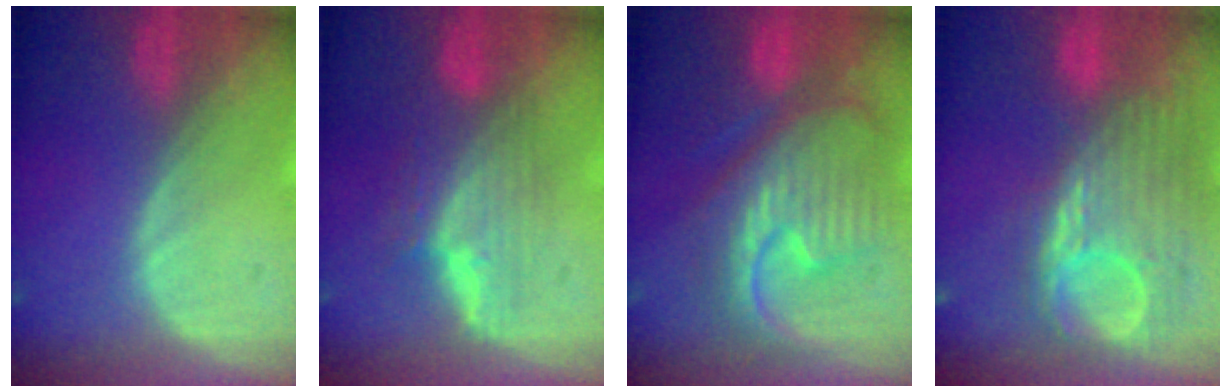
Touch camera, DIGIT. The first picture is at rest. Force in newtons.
{"total": 7.5, "press": 7.1, "slide": 2.6}
{"total": 12.4, "press": 12.3, "slide": 1.4}
{"total": 11.4, "press": 10.5, "slide": 4.6}